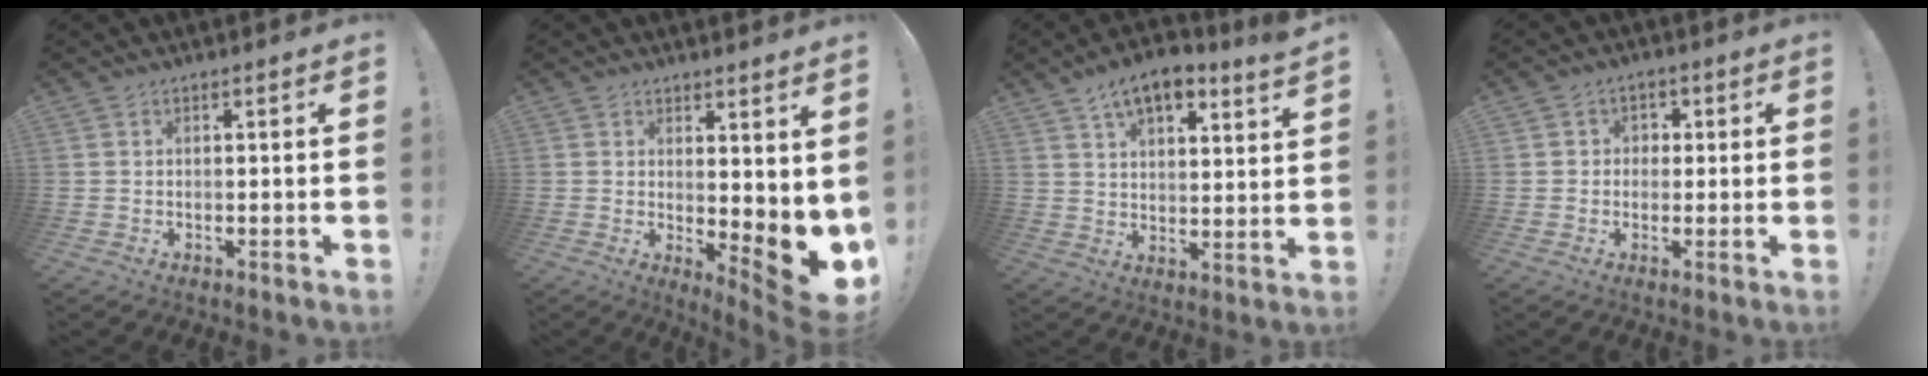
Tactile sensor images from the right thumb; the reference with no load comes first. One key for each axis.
{"total": 4.3, "fx": 1.6, "fy": 0.9, "fz": 3.9, "tx": -0.045, "ty": -0.043, "tz": 0.032}
{"total": 9.9, "fx": 7.1, "fy": 3.5, "fz": 6.0, "tx": -0.096, "ty": -0.037, "tz": 0.126}
{"total": 3.0, "fx": 0.1, "fy": 2.9, "fz": 0.8, "tx": -0.007, "ty": 0.004, "tz": -0.001}